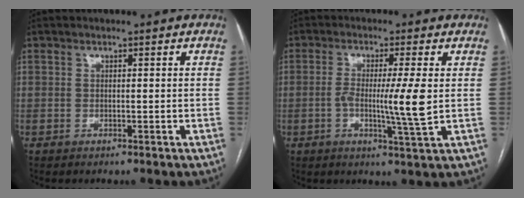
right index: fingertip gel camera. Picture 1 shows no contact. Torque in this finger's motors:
{"motor_torque": [0.22, 0.18, 0.10, 0.08]}